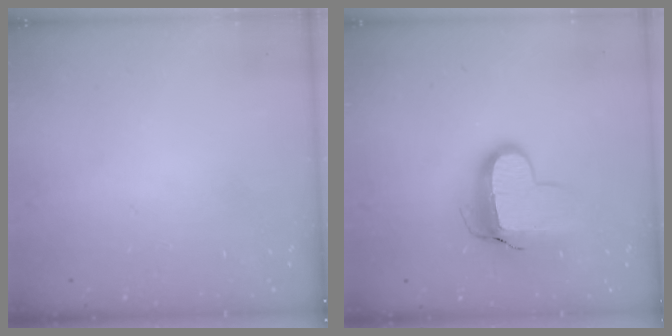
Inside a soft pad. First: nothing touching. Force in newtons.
{"total": 12.6, "press": 12.6, "slide": 1.0}